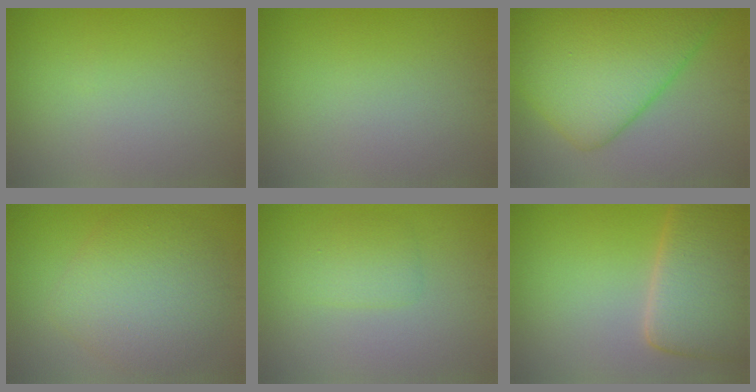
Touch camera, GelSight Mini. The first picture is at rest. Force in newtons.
{"total": 0.0}
{"total": 12.6, "press": 12.6, "slide": 0.1}
{"total": 5.9, "press": 5.9, "slide": 0.2}
{"total": 1.9, "press": 1.9, "slide": 0.1}
{"total": 9.2, "press": 9.2, "slide": 0.8}